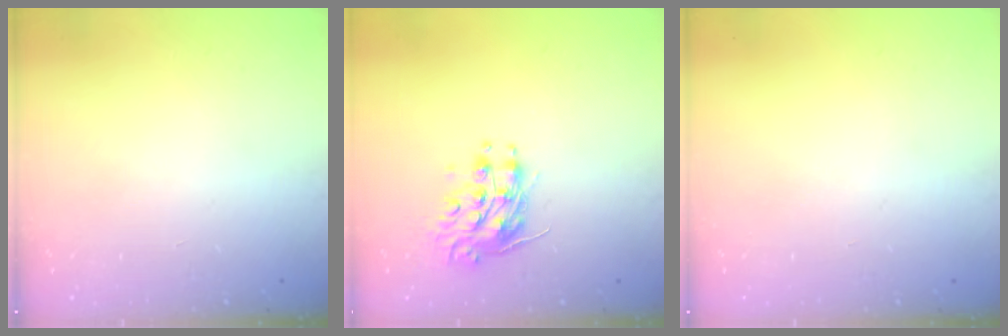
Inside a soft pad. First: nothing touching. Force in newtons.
{"total": 8.9, "press": 8.9, "slide": 0.2}
{"total": 0.0}